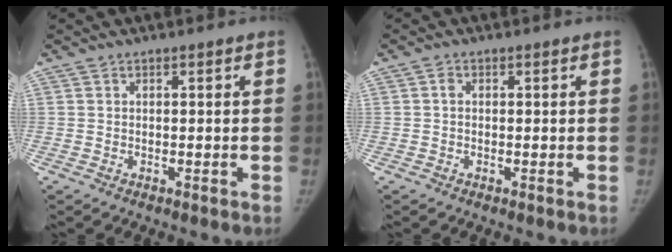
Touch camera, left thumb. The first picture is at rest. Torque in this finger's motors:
{"motor_torque": [-0.42, -0.19, -0.35, 0.16, -0.06]}